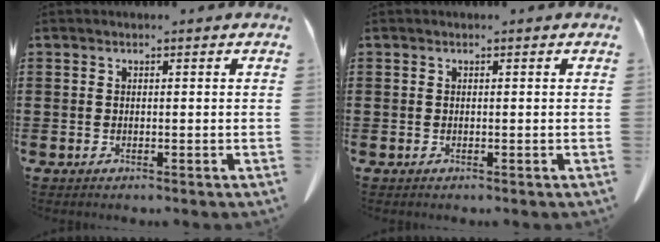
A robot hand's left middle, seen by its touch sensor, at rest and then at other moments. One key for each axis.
{"total": 0.0}